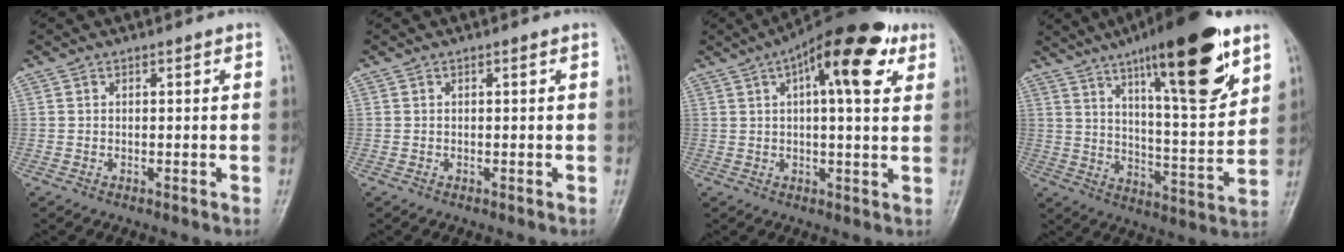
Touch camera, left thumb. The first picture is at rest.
{"total": 0.0}
{"total": 16.2, "force": [7.1, 5.7, 13.4], "torque": [-0.176, 0.007, 0.097]}
{"total": 22.3, "force": [12.6, 5.0, 17.7], "torque": [-0.245, -0.054, 0.200]}